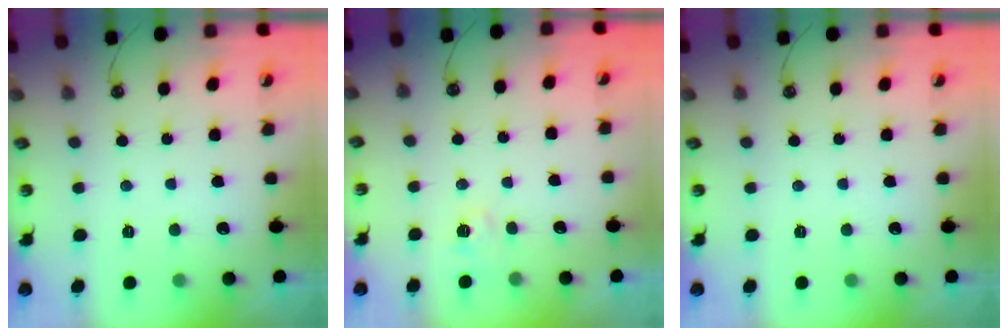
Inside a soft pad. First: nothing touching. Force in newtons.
{"total": 2.7, "press": 2.6, "slide": 0.3}
{"total": 0.0}